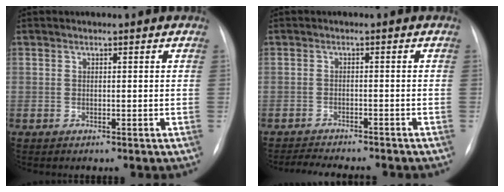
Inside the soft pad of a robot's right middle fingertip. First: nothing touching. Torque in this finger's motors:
{"motor_torque": [0.26, -0.27, 0.02, 0.01]}